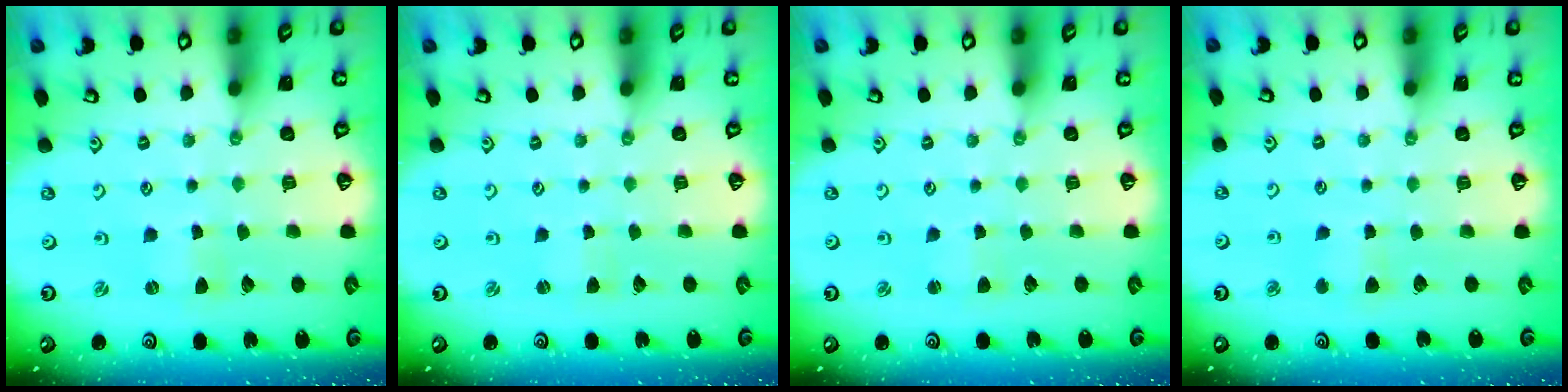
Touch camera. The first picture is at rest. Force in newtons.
{"total": 1.7, "press": 1.6, "slide": 0.3}
{"total": 2.1, "press": 2.0, "slide": 0.3}
{"total": 3.3, "press": 3.3, "slide": 0.6}